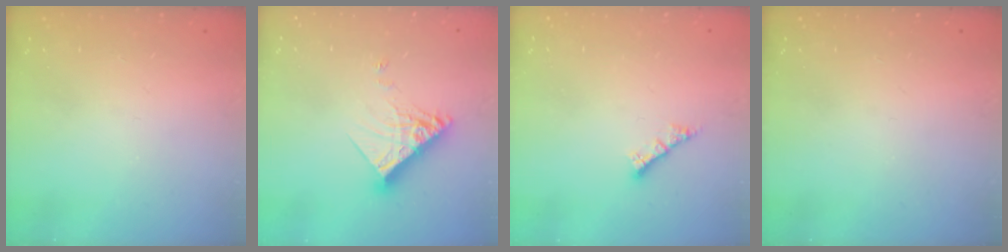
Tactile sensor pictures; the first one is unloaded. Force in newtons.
{"total": 12.3, "press": 12.3, "slide": 0.9}
{"total": 3.0, "press": 3.0, "slide": 0.1}
{"total": 0.0}